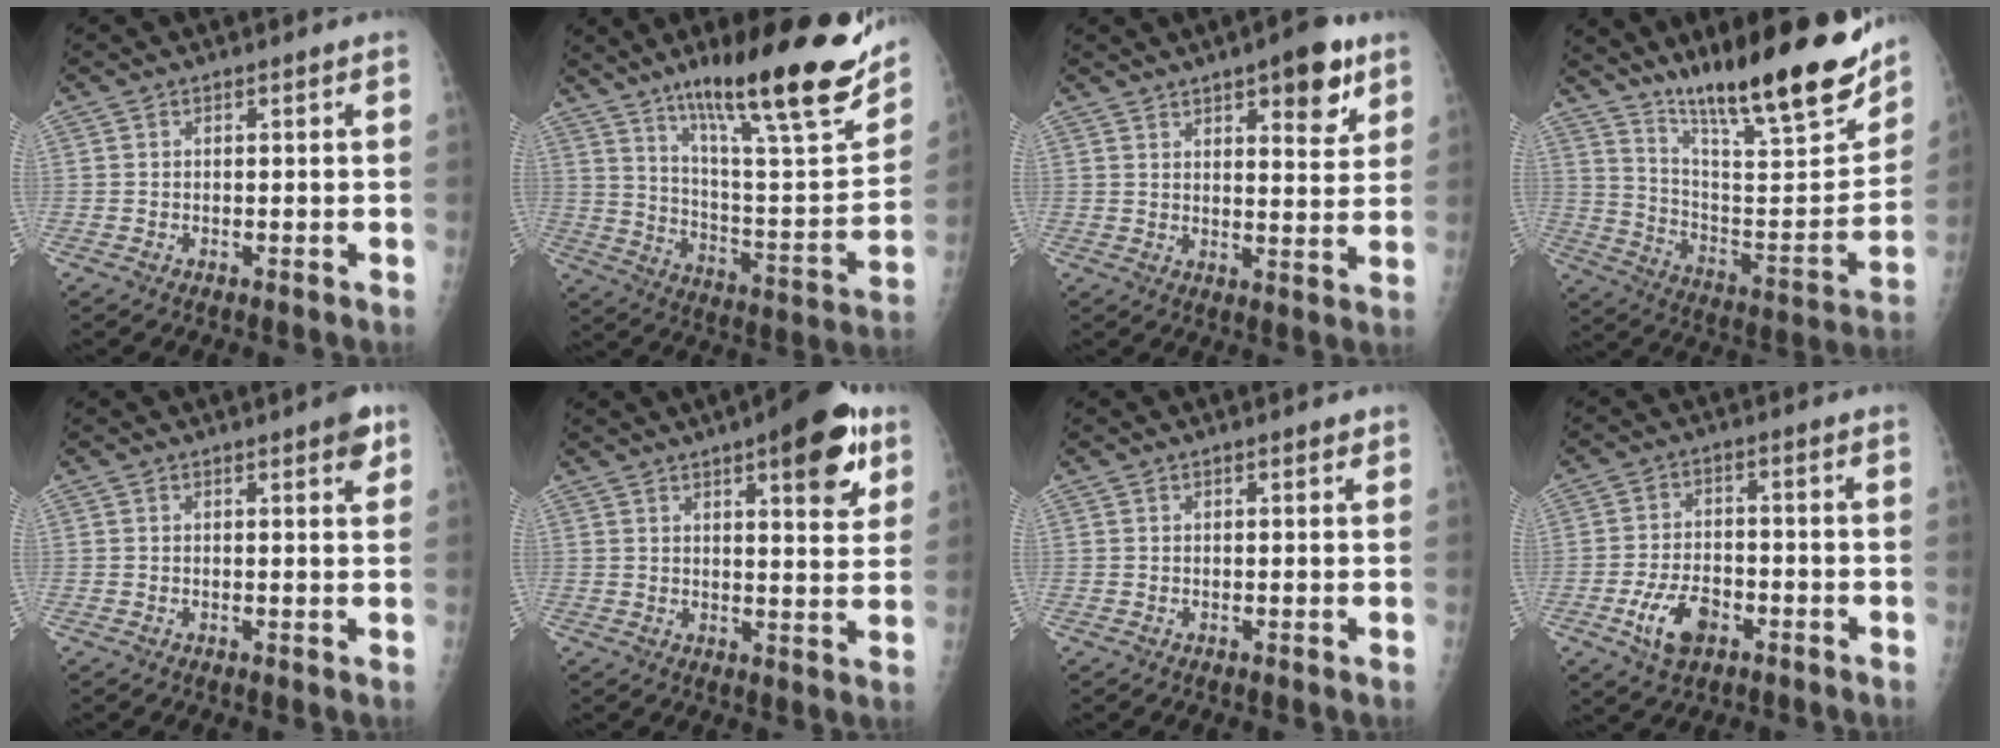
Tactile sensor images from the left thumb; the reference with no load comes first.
{"total": 26.5, "force": [17.1, 4.8, 19.6], "torque": [-0.278, -0.065, 0.277]}
{"total": 10.4, "force": [5.9, 3.7, 7.7], "torque": [-0.079, -0.028, 0.080]}
{"total": 25.5, "force": [18.3, 4.4, 17.2], "torque": [-0.246, -0.083, 0.299]}
{"total": 3.4, "force": [1.9, 0.8, 2.6], "torque": [-0.027, -0.007, 0.021]}
{"total": 17.8, "force": [9.3, 5.3, 14.3], "torque": [-0.164, -0.033, 0.125]}
{"total": 1.3, "force": [0.8, 0.4, 0.9], "torque": [-0.011, -0.001, 0.010]}
{"total": 7.8, "force": [-3.5, 4.5, 5.4], "torque": [-0.094, 0.019, -0.059]}